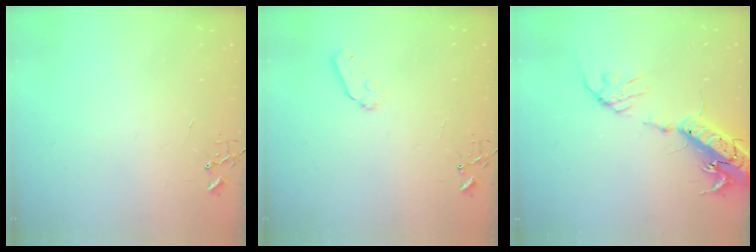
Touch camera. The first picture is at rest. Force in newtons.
{"total": 6.5, "press": 6.5, "slide": 0.6}
{"total": 18.1, "press": 17.7, "slide": 3.8}